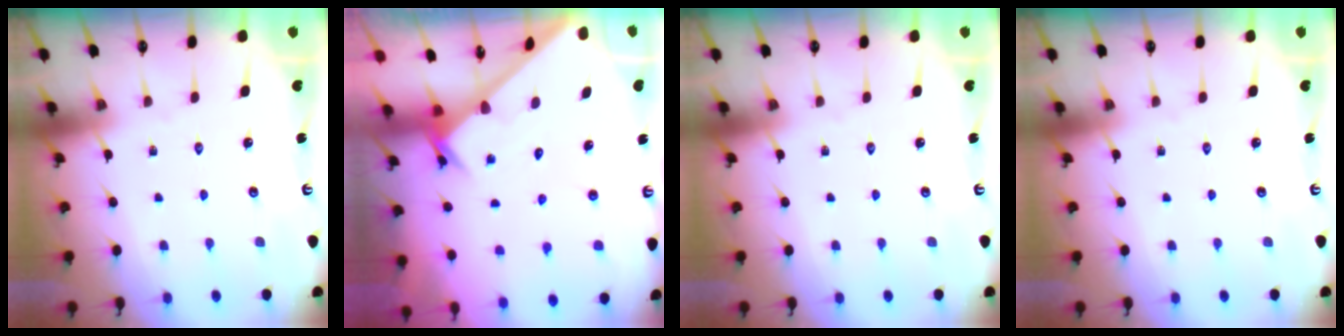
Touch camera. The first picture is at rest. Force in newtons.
{"total": 2.3, "press": 2.3, "slide": 0.2}
{"total": 0.0}
{"total": 0.0}